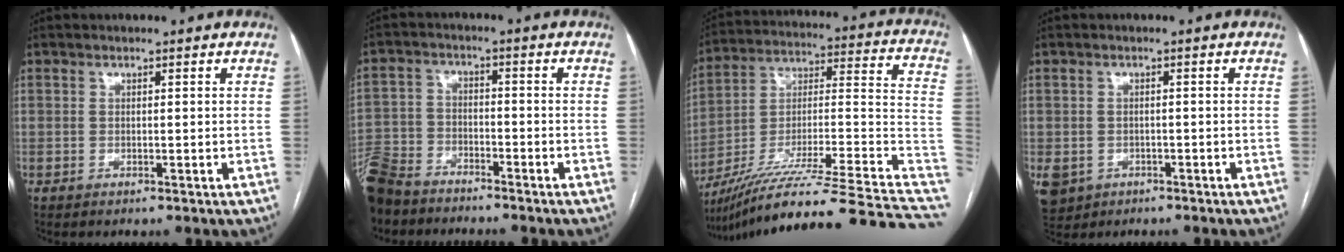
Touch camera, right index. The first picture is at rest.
{"total": 12.0, "force": [-10.1, 5.1, 4.1], "torque": [-0.105, -0.009, -0.186]}
{"total": 34.0, "force": [-27.3, 0.5, 20.4], "torque": [-0.217, -0.014, -0.412]}
{"total": 8.5, "force": [-4.0, 7.0, 2.7], "torque": [-0.082, 0.002, -0.051]}